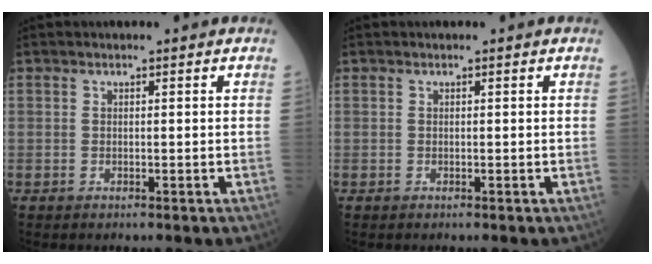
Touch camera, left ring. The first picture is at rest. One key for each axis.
{"total": 0.0}